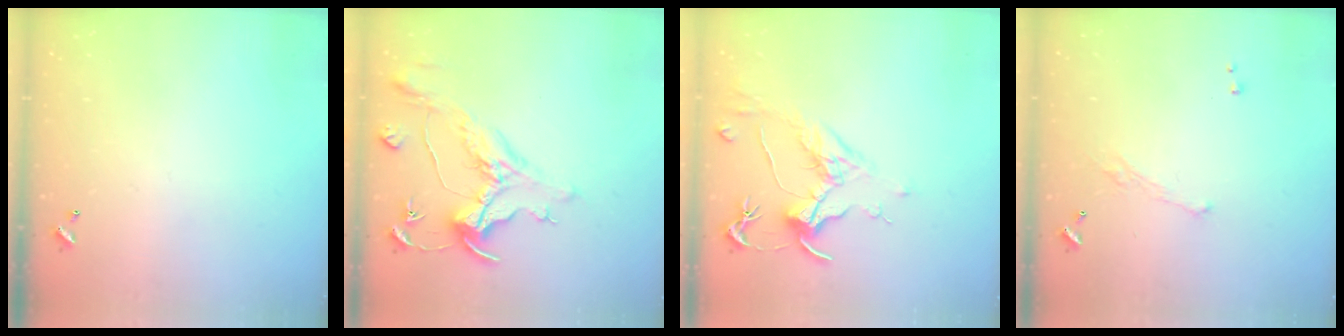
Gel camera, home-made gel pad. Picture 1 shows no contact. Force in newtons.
{"total": 1.5, "press": 0.8, "slide": 1.2}
{"total": 1.7, "press": 1.5, "slide": 0.9}
{"total": 1.9, "press": 1.7, "slide": 0.8}